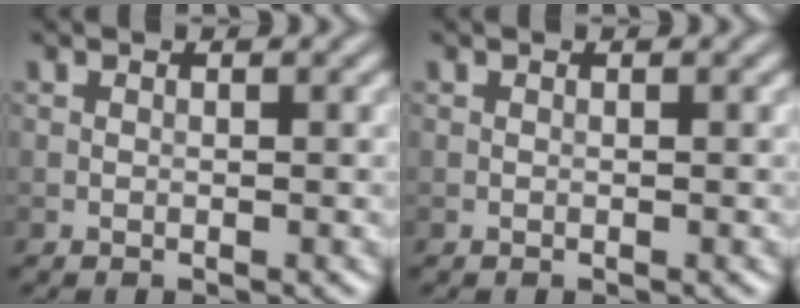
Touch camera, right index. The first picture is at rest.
{"total": 0.0}